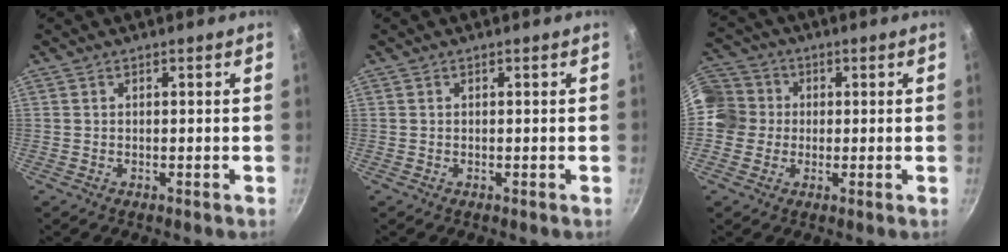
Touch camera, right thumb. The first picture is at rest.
{"total": 0.0}
{"total": 10.6, "force": [0.5, 10.0, 3.6], "torque": [-0.057, 0.020, -0.008]}